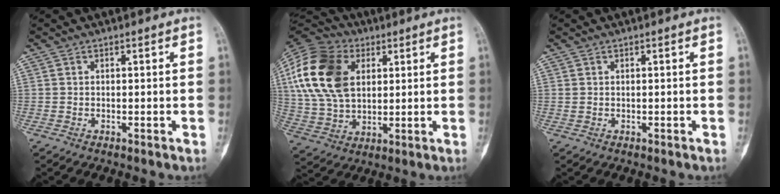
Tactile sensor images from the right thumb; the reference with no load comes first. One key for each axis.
{"total": 21.1, "fx": 5.5, "fy": 14.4, "fz": 14.4, "tx": -0.287, "ty": 0.004, "tz": 0.097}
{"total": 0.5, "fx": 0.0, "fy": 0.4, "fz": 0.3, "tx": -0.013, "ty": 0.005, "tz": 0.005}